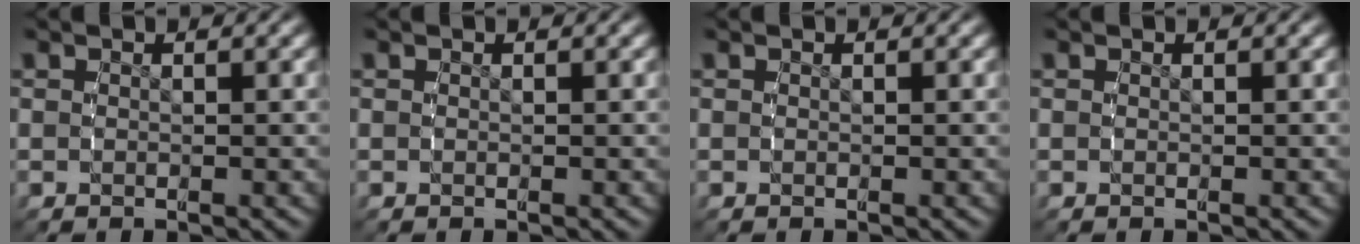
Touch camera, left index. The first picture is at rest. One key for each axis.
{"total": 0.0}
{"total": 0.0}
{"total": 0.0}